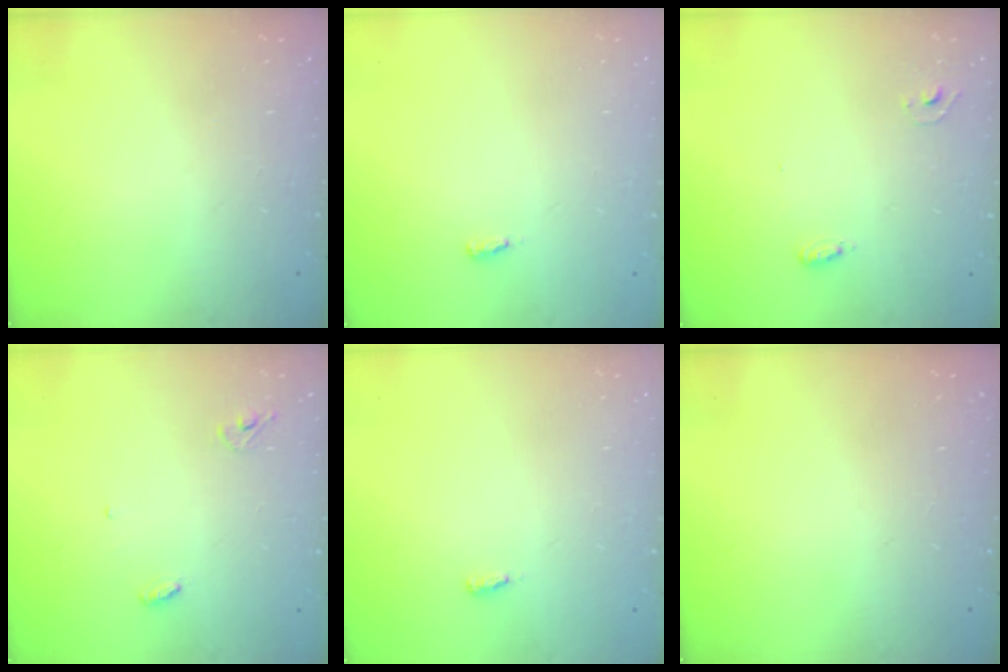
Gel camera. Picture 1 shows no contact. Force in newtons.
{"total": 2.6, "press": 2.4, "slide": 1.0}
{"total": 3.5, "press": 3.2, "slide": 1.4}
{"total": 3.7, "press": 3.6, "slide": 0.3}
{"total": 2.6, "press": 2.4, "slide": 1.0}
{"total": 0.0}